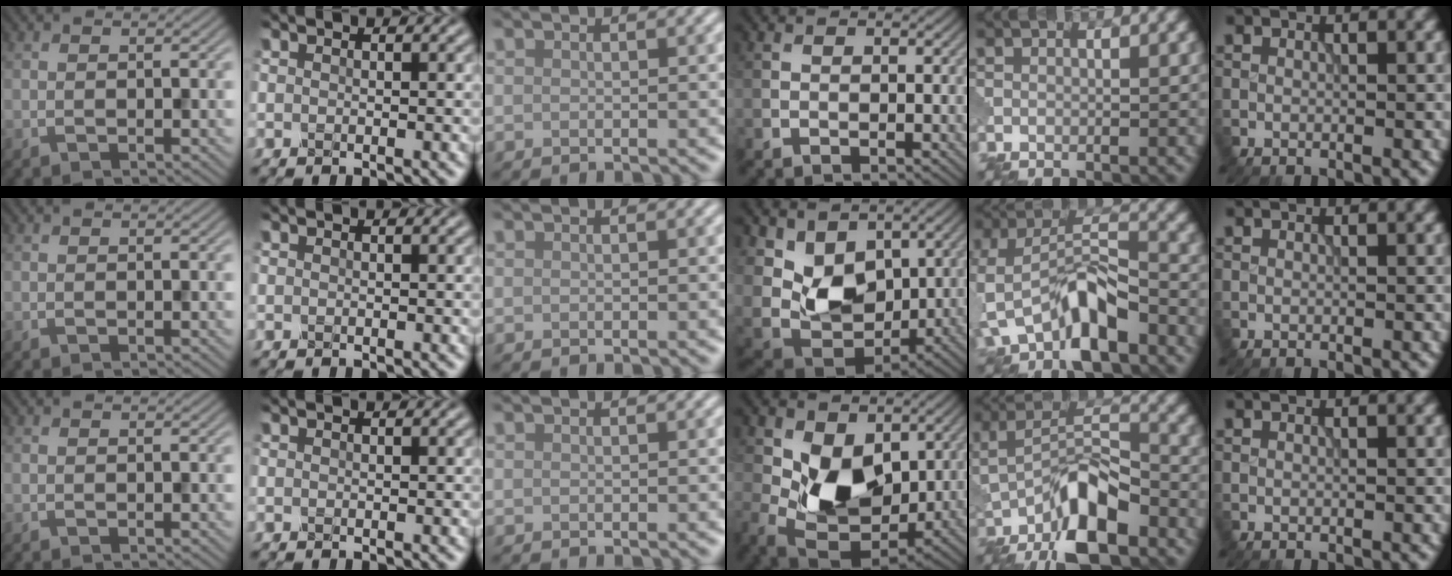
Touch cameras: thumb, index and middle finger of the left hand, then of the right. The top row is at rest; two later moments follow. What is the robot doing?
{"motion": "insert", "object": "pin"}